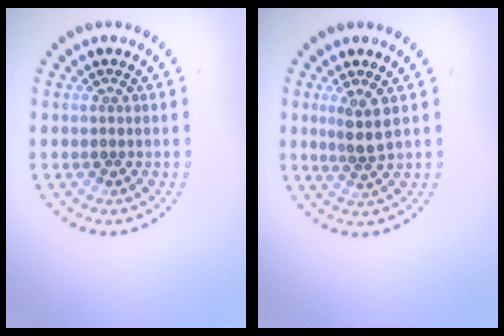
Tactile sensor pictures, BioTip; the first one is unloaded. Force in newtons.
{"total": 2.2, "press": 1.7, "slide": 1.4}